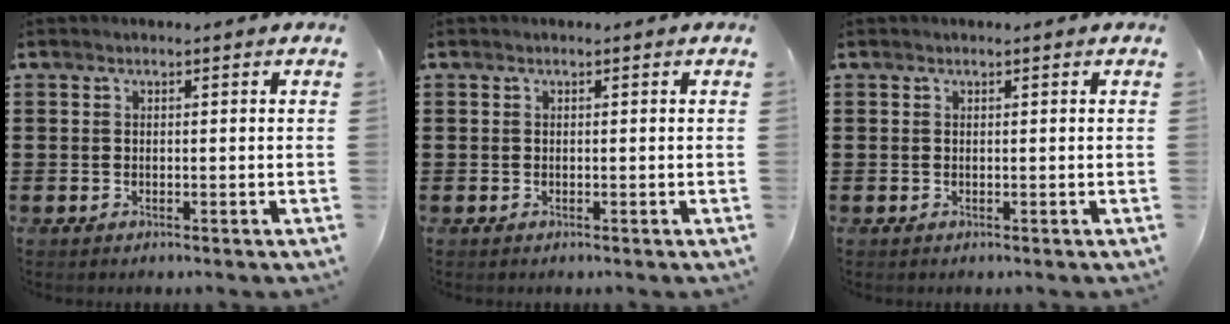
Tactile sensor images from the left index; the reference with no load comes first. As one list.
[{"total": 0.0}, {"total": 0.0}]